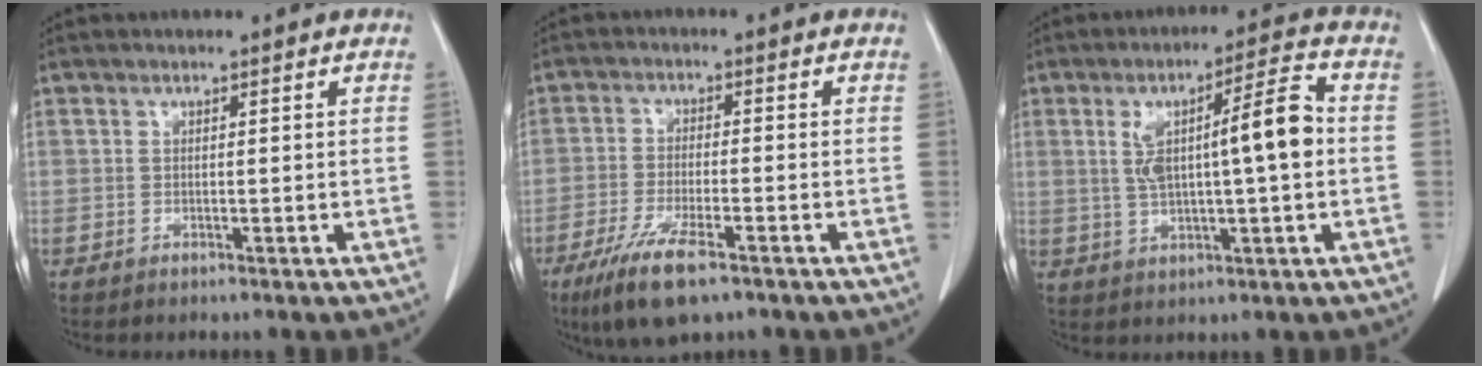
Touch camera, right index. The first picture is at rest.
{"total": 8.7, "force": [-5.5, 1.6, 6.6], "torque": [-0.127, -0.020, -0.094]}
{"total": 10.6, "force": [0.9, 1.4, 10.5], "torque": [-0.179, 0.022, 0.018]}